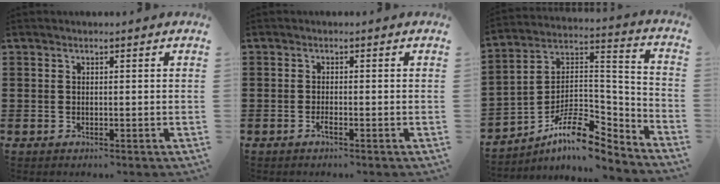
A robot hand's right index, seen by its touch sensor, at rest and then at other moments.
{"total": 1.2, "force": [-0.7, 0.0, 0.9], "torque": [-0.016, -0.004, -0.013]}
{"total": 10.5, "force": [-7.3, 4.2, 6.2], "torque": [-0.121, 0.008, -0.141]}